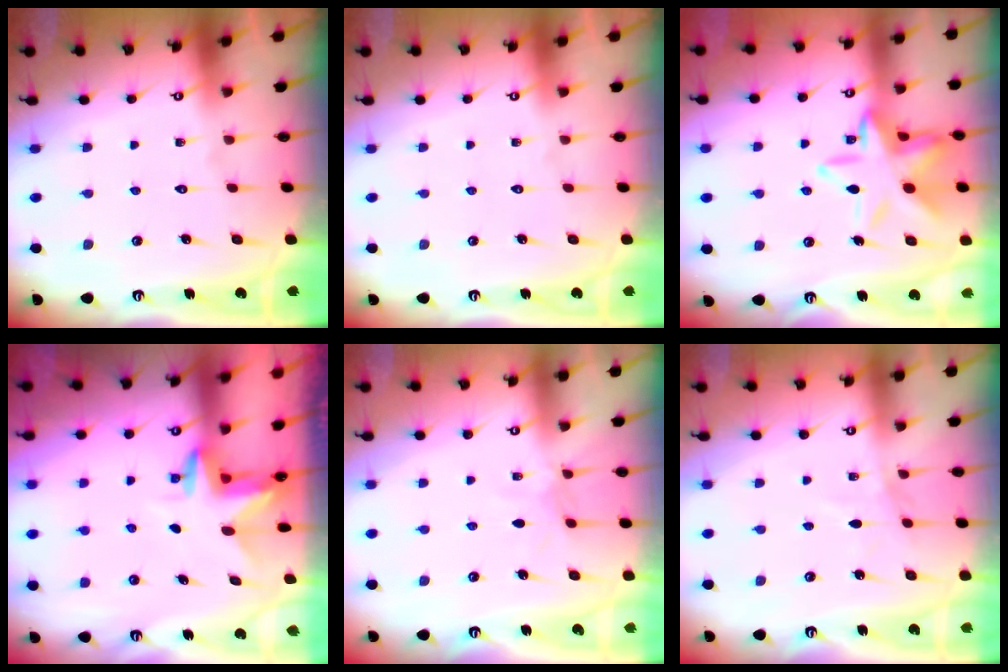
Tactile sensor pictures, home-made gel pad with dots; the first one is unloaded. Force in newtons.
{"total": 0.0}
{"total": 14.8, "press": 14.7, "slide": 1.1}
{"total": 3.1, "press": 3.1, "slide": 0.3}
{"total": 3.4, "press": 3.4, "slide": 0.5}
{"total": 3.3, "press": 3.3, "slide": 0.4}